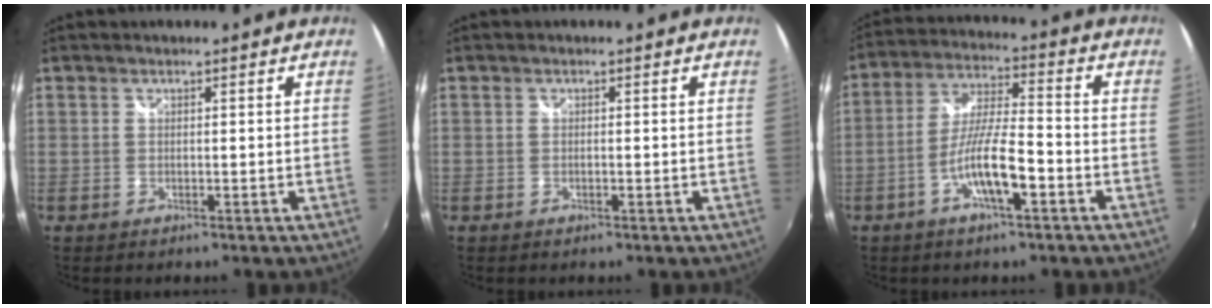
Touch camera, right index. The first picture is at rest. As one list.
[{"total": 0.0}, {"total": 9.5, "force": [-4.4, 1.4, 8.3], "torque": [-0.166, -0.001, -0.080]}]